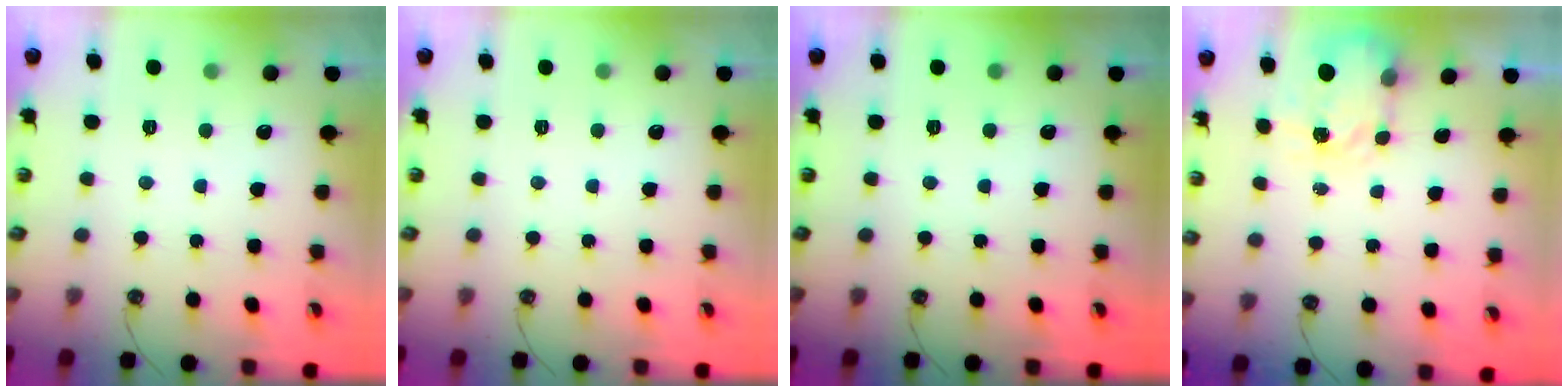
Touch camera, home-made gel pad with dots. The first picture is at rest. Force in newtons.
{"total": 0.0}
{"total": 0.0}
{"total": 4.0, "press": 3.9, "slide": 0.6}